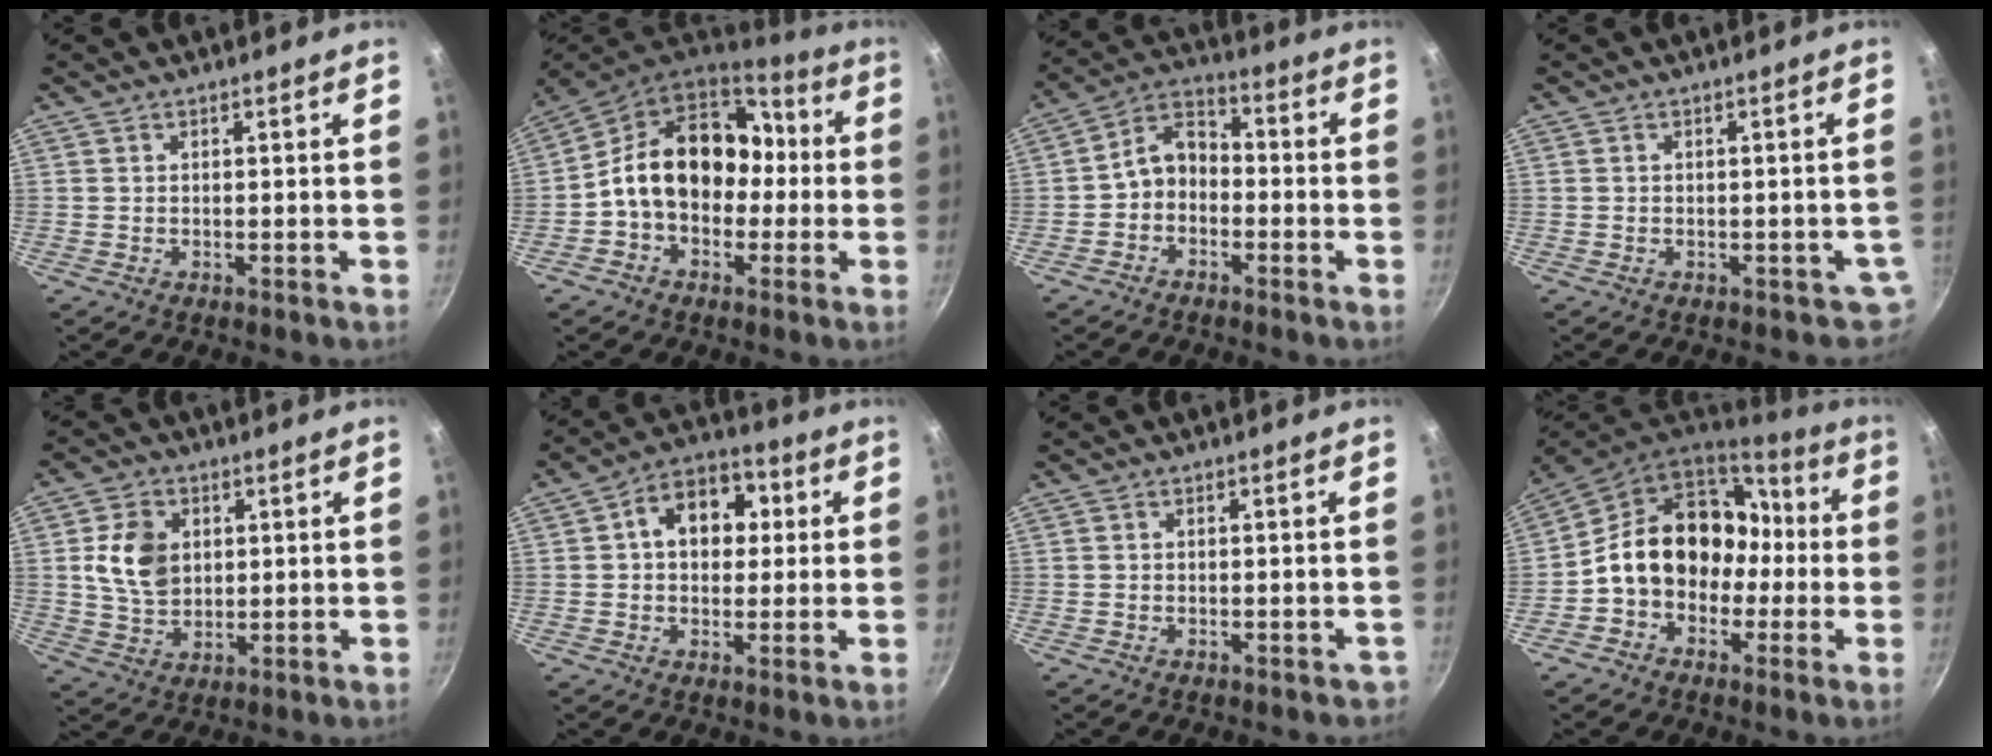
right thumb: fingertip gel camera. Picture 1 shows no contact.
{"total": 17.5, "force": [-0.2, 13.2, 11.4], "torque": [-0.139, 0.053, -0.019]}
{"total": 7.3, "force": [-2.0, 5.4, 4.5], "torque": [-0.060, 0.043, -0.053]}
{"total": 2.2, "force": [-0.8, 1.9, 0.8], "torque": [0.009, 0.019, 0.002]}
{"total": 9.4, "force": [1.9, 7.0, 5.9], "torque": [-0.088, -0.007, 0.037]}
{"total": 11.6, "force": [2.1, 8.4, 7.7], "torque": [-0.071, 0.020, 0.017]}
{"total": 1.3, "force": [-0.7, 1.0, 0.4], "torque": [0.011, 0.020, 0.003]}
{"total": 18.0, "force": [-1.3, 14.5, 10.6], "torque": [-0.122, 0.068, -0.027]}